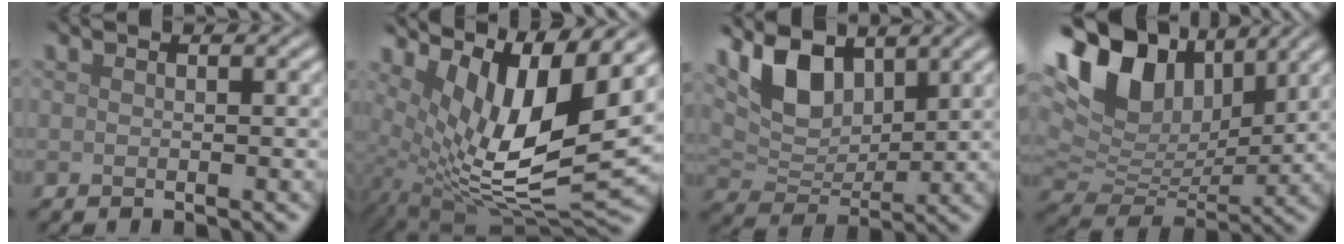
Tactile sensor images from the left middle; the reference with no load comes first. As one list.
[{"total": 10.5, "force": [4.1, 3.1, 9.2], "torque": [-0.176, -0.008, 0.085]}, {"total": 5.5, "force": [3.3, 2.9, 3.3], "torque": [-0.072, -0.007, 0.059]}, {"total": 10.7, "force": [5.2, 6.4, 6.8], "torque": [-0.130, 0.014, 0.089]}]